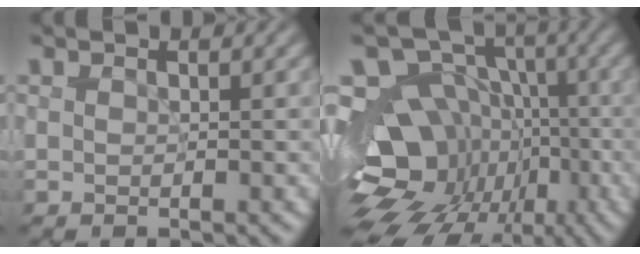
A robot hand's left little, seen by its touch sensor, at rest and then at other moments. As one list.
[{"total": 16.1, "force": [-6.2, 12.7, 7.7], "torque": [-0.134, -0.004, -0.092]}]